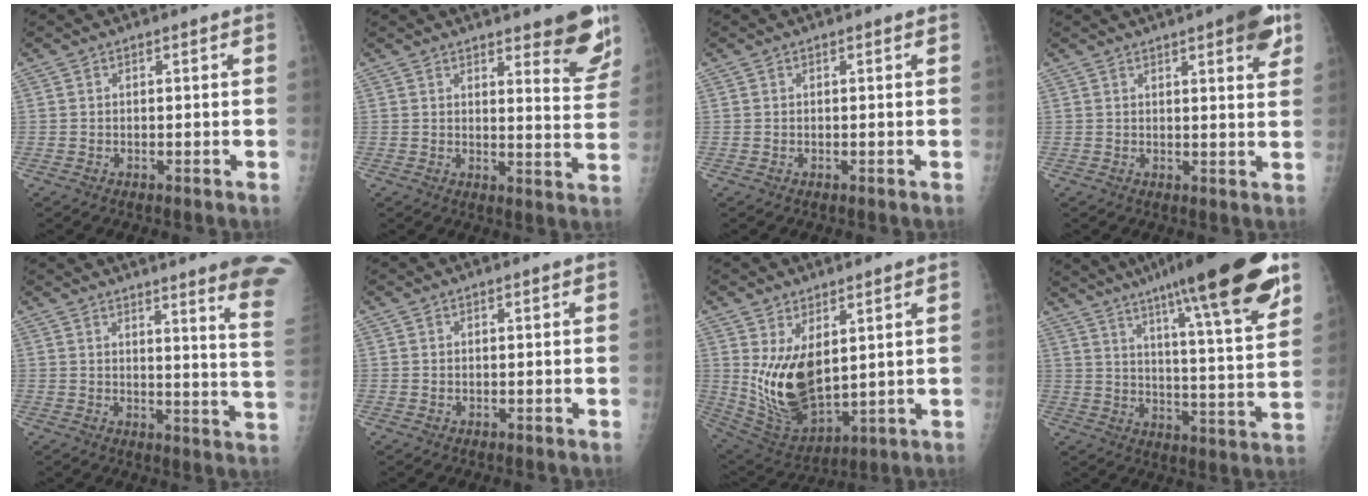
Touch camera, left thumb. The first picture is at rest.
{"total": 9.6, "force": [6.5, 2.3, 6.7], "torque": [-0.052, -0.044, 0.080]}
{"total": 0.0}
{"total": 8.1, "force": [4.4, 1.9, 6.6], "torque": [-0.070, -0.014, 0.051]}
{"total": 16.8, "force": [12.9, -0.3, 10.8], "torque": [-0.115, -0.098, 0.140]}
{"total": 0.7, "force": [0.3, 0.3, 0.5], "torque": [-0.008, 0.004, 0.007]}
{"total": 13.2, "force": [3.5, 7.1, 10.6], "torque": [-0.178, -0.034, 0.092]}
{"total": 25.4, "force": [16.4, 3.2, 19.2], "torque": [-0.276, -0.047, 0.243]}